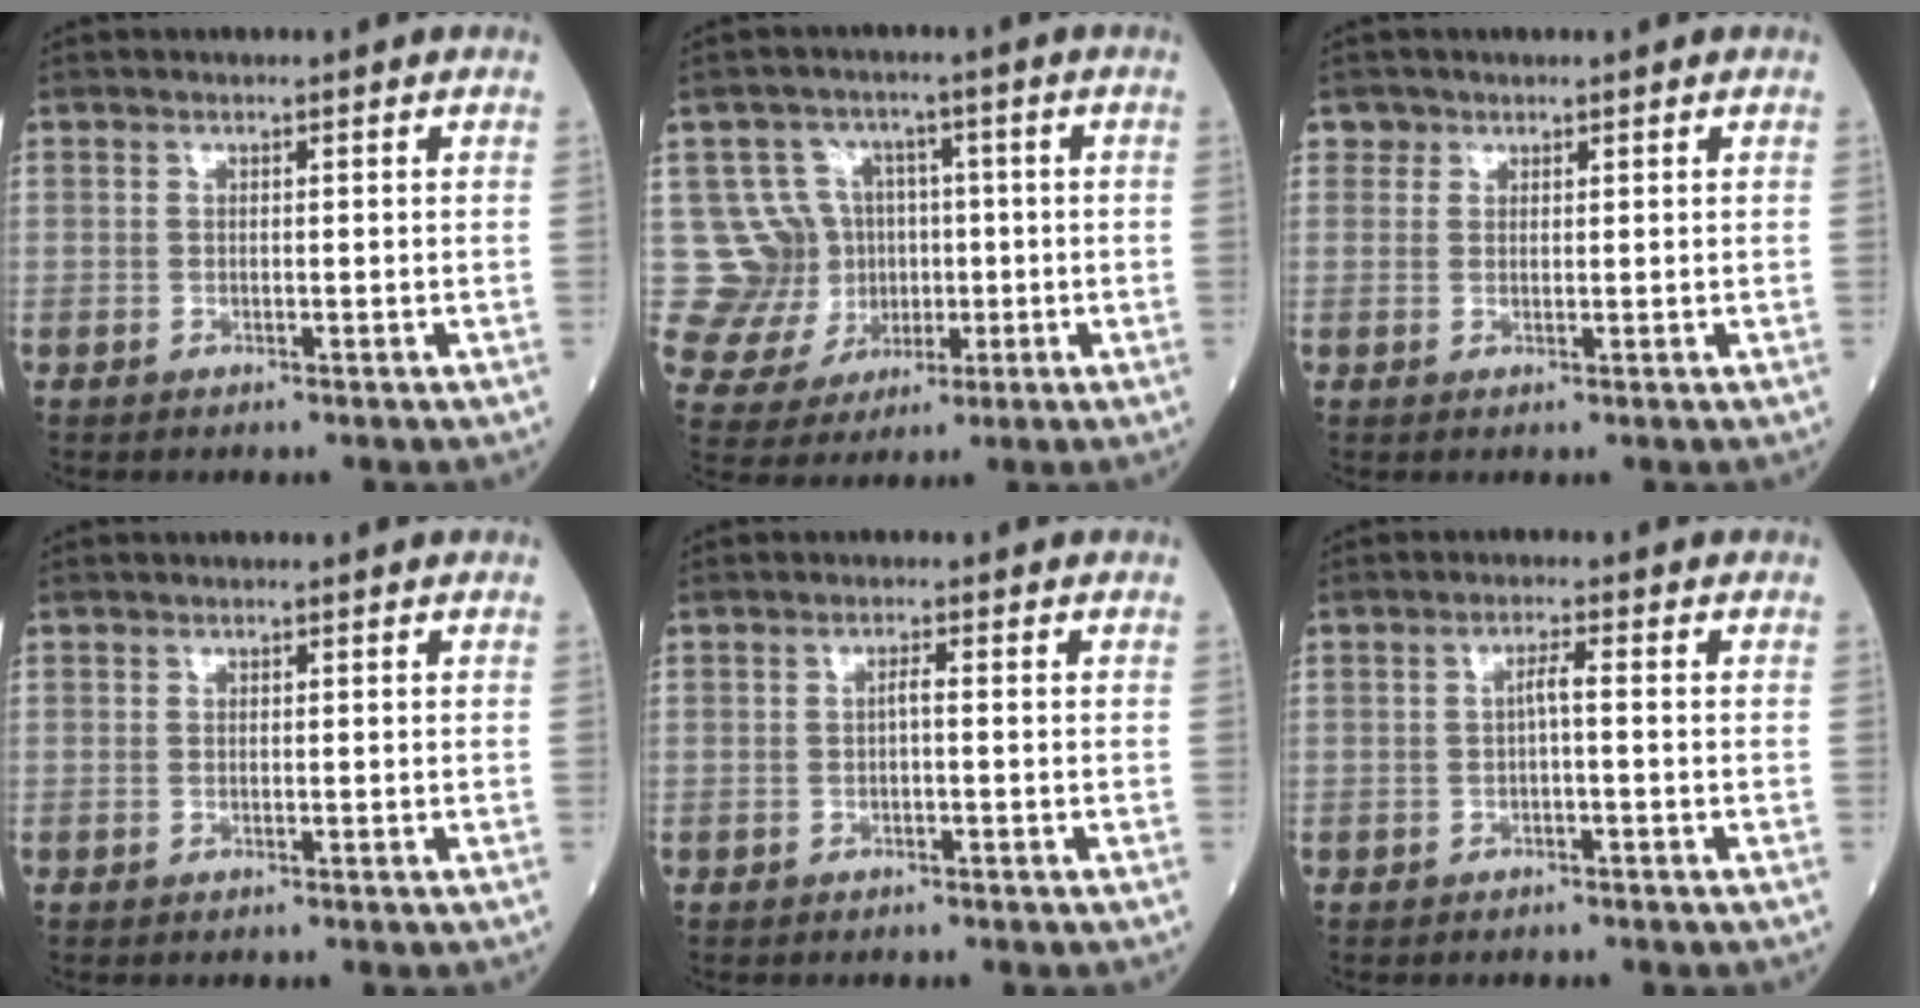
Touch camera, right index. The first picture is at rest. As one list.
[{"total": 10.0, "force": [0.9, 9.8, 1.7], "torque": [-0.039, 0.040, 0.032]}, {"total": 1.2, "force": [0.7, 0.9, -0.2], "torque": [0.013, 0.001, 0.008]}, {"total": 0.0}, {"total": 1.0, "force": [-0.2, 0.1, 1.0], "torque": [-0.017, 0.002, -0.004]}, {"total": 1.8, "force": [-0.3, 0.1, 1.8], "torque": [-0.030, 0.004, -0.005]}]